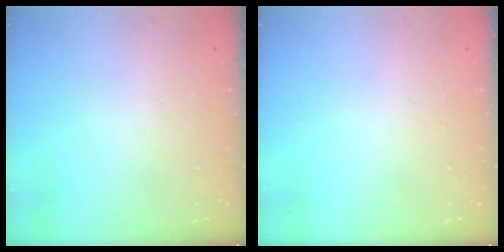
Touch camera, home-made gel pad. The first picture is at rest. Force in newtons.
{"total": 0.0}